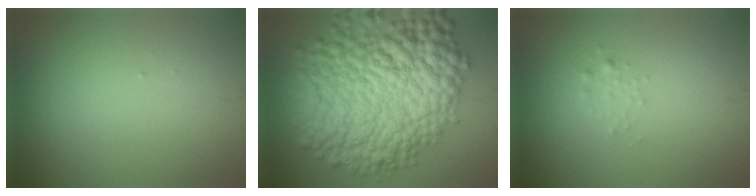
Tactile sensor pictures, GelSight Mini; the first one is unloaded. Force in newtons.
{"total": 13.9, "press": 13.9, "slide": 0.3}
{"total": 0.8, "press": 0.8, "slide": 0.0}